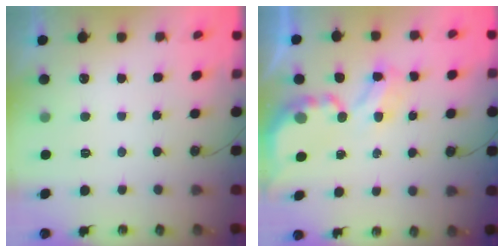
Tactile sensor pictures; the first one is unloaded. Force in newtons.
{"total": 3.7, "press": 3.7, "slide": 0.2}